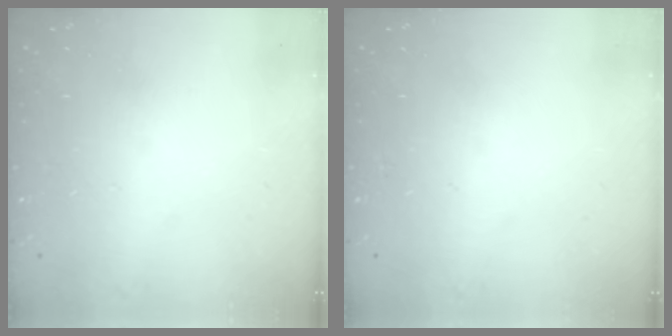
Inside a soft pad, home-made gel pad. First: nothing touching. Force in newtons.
{"total": 0.0}